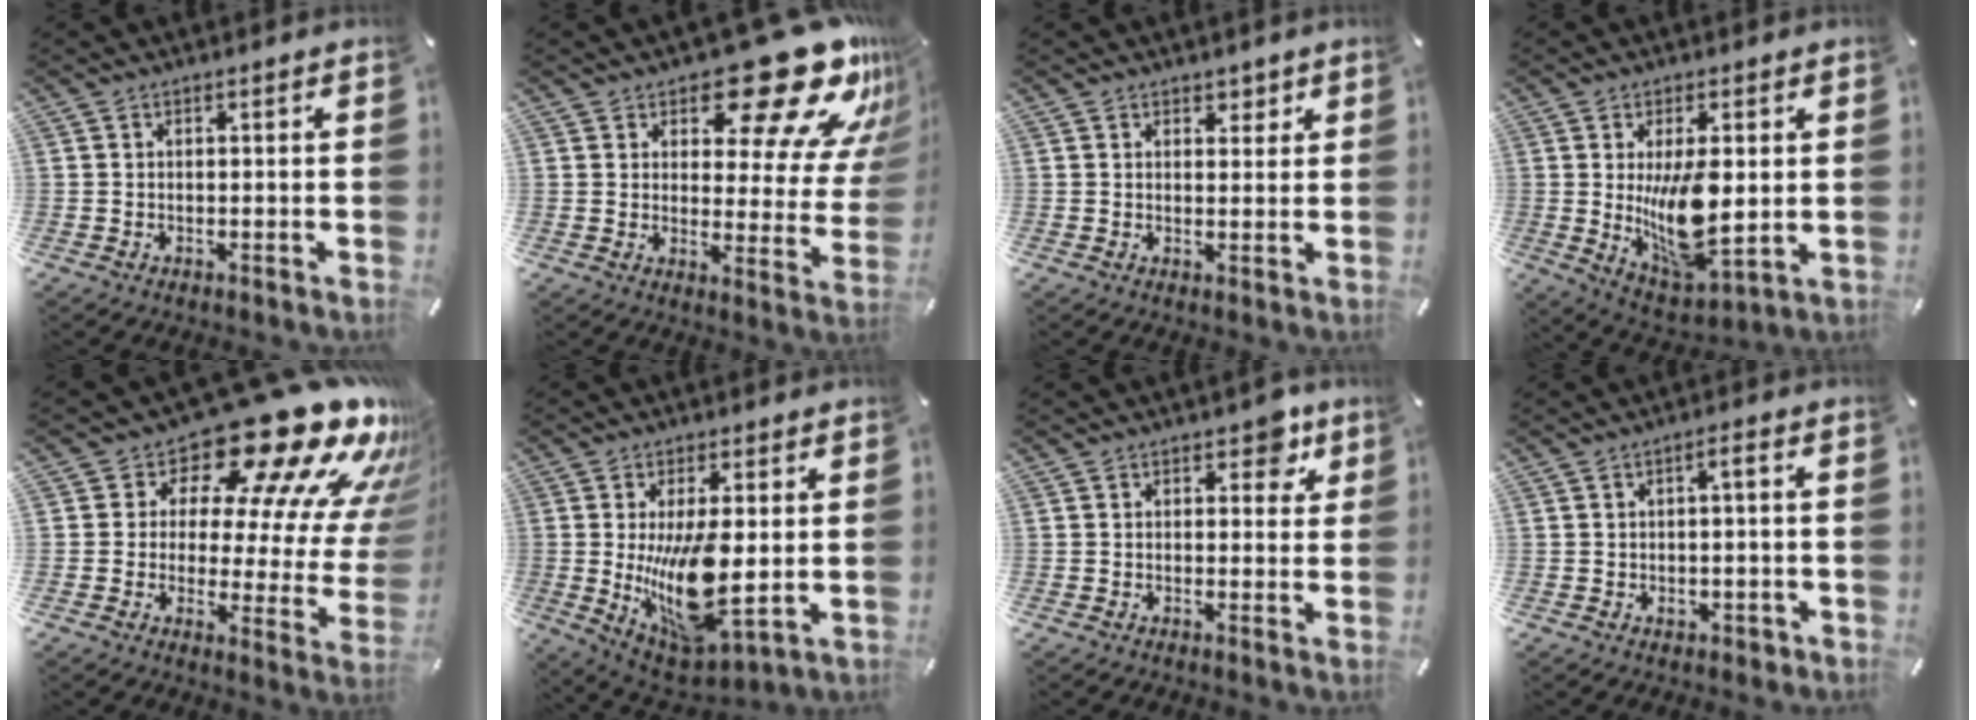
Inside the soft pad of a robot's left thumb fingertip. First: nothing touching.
{"total": 22.2, "force": [15.6, 8.6, 13.3], "torque": [-0.160, -0.116, 0.254]}
{"total": 2.8, "force": [1.9, 2.0, 0.4], "torque": [0.012, -0.009, 0.028]}
{"total": 14.2, "force": [1.2, 6.6, 12.6], "torque": [-0.209, -0.032, 0.020]}
{"total": 22.2, "force": [16.2, 8.3, 12.8], "torque": [-0.171, -0.132, 0.265]}
{"total": 16.8, "force": [0.5, 7.2, 15.1], "torque": [-0.282, -0.039, 0.012]}
{"total": 5.4, "force": [3.0, 3.2, 3.2], "torque": [-0.017, -0.010, 0.042]}
{"total": 3.1, "force": [-0.4, 1.7, 2.5], "torque": [-0.037, 0.004, -0.010]}